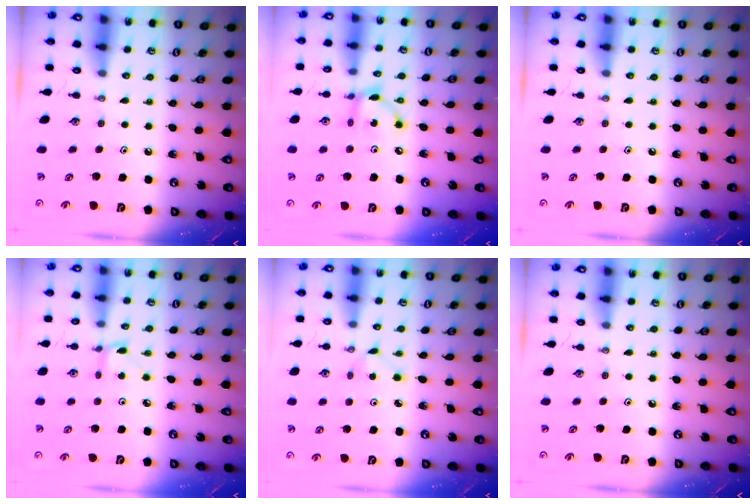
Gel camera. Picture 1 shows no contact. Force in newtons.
{"total": 7.6, "press": 7.6, "slide": 0.3}
{"total": 0.0}
{"total": 2.4, "press": 2.4, "slide": 0.3}
{"total": 1.3, "press": 1.3, "slide": 0.2}
{"total": 0.0}